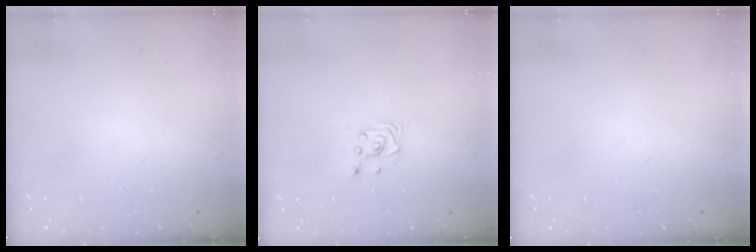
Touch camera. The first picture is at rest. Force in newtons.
{"total": 2.6, "press": 2.6, "slide": 0.2}
{"total": 0.0}